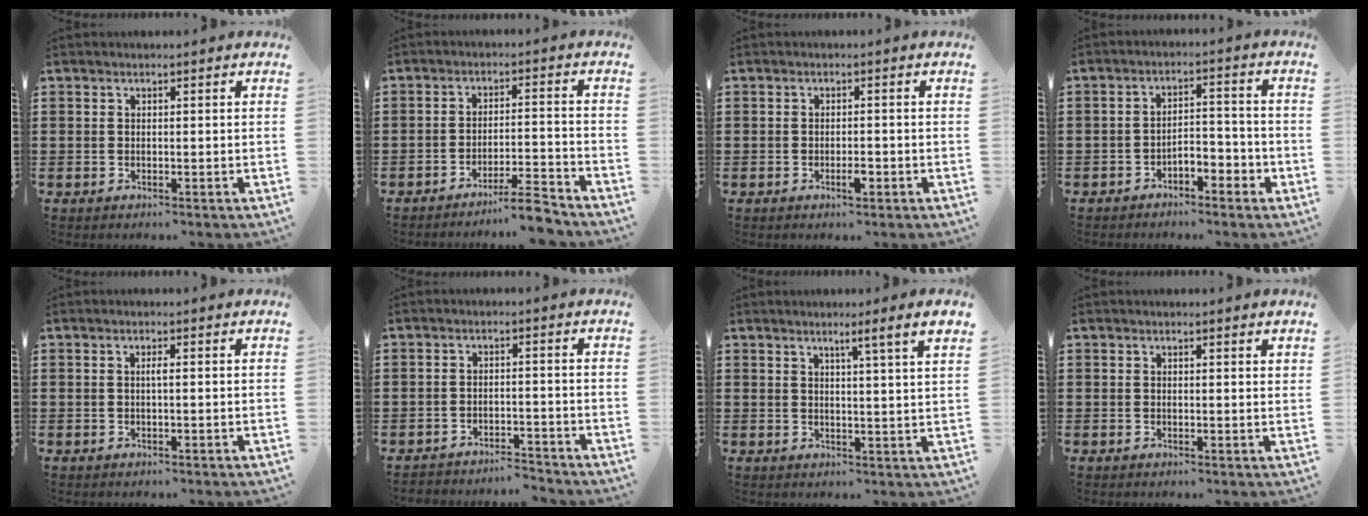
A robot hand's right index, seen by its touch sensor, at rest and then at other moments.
{"total": 5.8, "force": [-5.3, -0.2, 2.4], "torque": [-0.039, -0.008, -0.101]}
{"total": 2.1, "force": [-1.0, 0.6, 1.8], "torque": [-0.031, 0.000, -0.018]}
{"total": 3.1, "force": [-2.5, 1.3, 1.4], "torque": [-0.030, 0.010, -0.051]}
{"total": 0.9, "force": [0.0, 0.0, 0.9], "torque": [-0.017, -0.003, -0.001]}
{"total": 3.5, "force": [-3.5, 0.3, -0.2], "torque": [-0.003, 0.002, -0.076]}
{"total": 3.1, "force": [1.7, -1.1, 2.3], "torque": [-0.033, -0.017, 0.019]}
{"total": 0.5, "force": [0.4, 0.0, 0.3], "torque": [-0.007, -0.001, 0.009]}